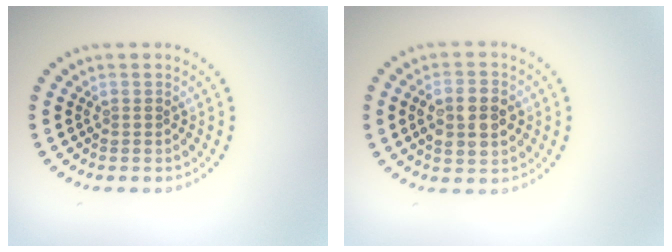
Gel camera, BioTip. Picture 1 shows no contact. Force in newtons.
{"total": 4.4, "press": 4.3, "slide": 0.4}